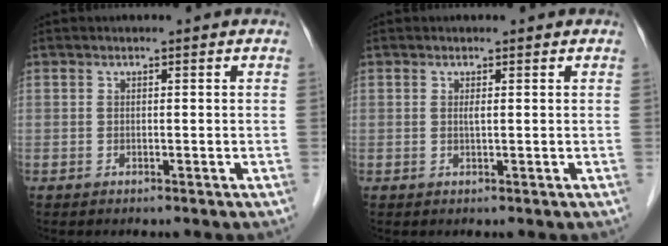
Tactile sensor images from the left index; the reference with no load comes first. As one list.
[{"total": 0.7, "force": [0.3, 0.0, 0.6], "torque": [-0.016, 0.000, 0.004]}]